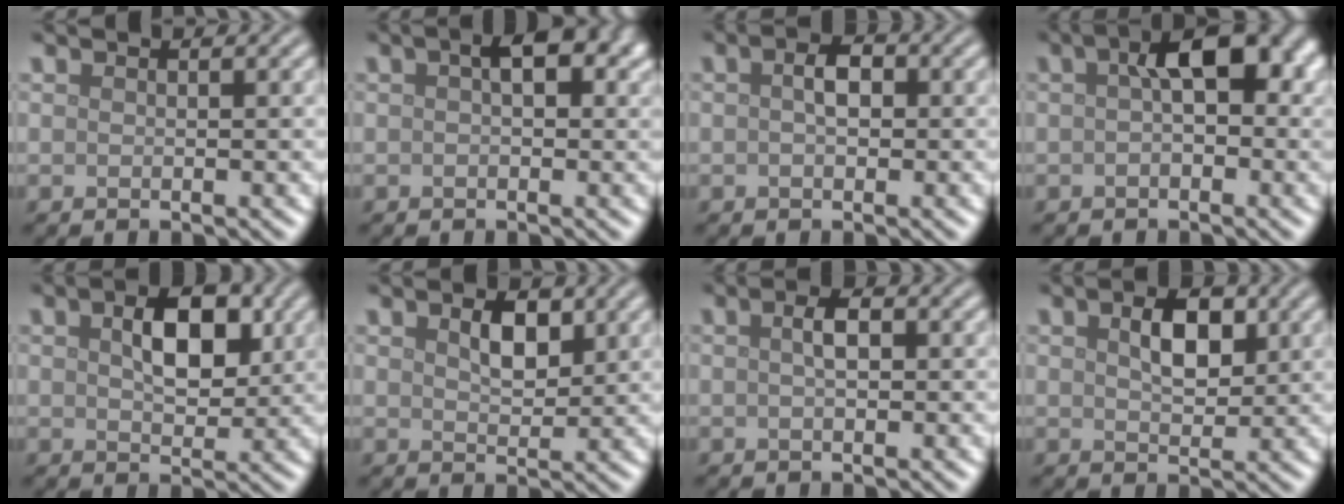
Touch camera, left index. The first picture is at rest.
{"total": 3.6, "force": [1.0, 1.9, 3.0], "torque": [-0.032, 0.009, 0.008]}
{"total": 2.2, "force": [0.2, 1.2, 1.8], "torque": [-0.031, 0.005, -0.002]}
{"total": 5.6, "force": [0.9, 2.7, 4.8], "torque": [-0.059, 0.012, 0.005]}
{"total": 4.9, "force": [1.2, 2.8, 3.9], "torque": [-0.065, 0.004, 0.018]}
{"total": 2.7, "force": [1.1, 1.5, 1.9], "torque": [-0.036, 0.000, 0.020]}
{"total": 1.8, "force": [0.1, 0.7, 1.7], "torque": [-0.030, 0.005, -0.001]}
{"total": 3.6, "force": [1.0, 2.0, 2.7], "torque": [-0.050, 0.003, 0.019]}